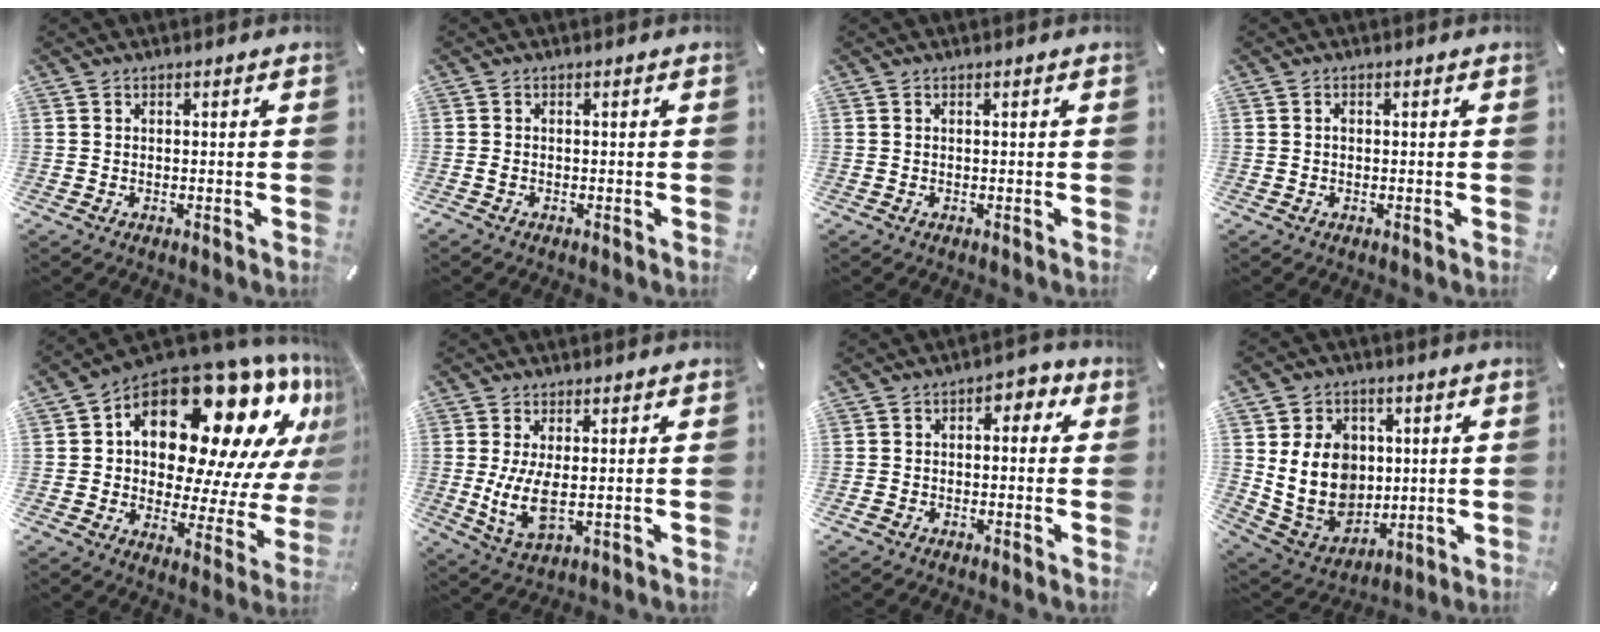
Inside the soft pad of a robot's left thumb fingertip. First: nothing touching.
{"total": 0.7, "force": [-0.5, 0.4, 0.1], "torque": [-0.005, 0.000, -0.010]}
{"total": 0.0}
{"total": 0.5, "force": [-0.1, 0.5, 0.2], "torque": [-0.007, 0.000, -0.002]}
{"total": 24.6, "force": [13.2, 13.2, 16.0], "torque": [-0.225, -0.114, 0.224]}
{"total": 8.1, "force": [0.2, 3.3, 7.4], "torque": [-0.161, -0.022, 0.002]}
{"total": 3.9, "force": [-1.6, 2.9, 2.0], "torque": [-0.029, 0.016, -0.035]}
{"total": 14.2, "force": [2.4, 12.4, 6.4], "torque": [-0.132, -0.014, 0.055]}